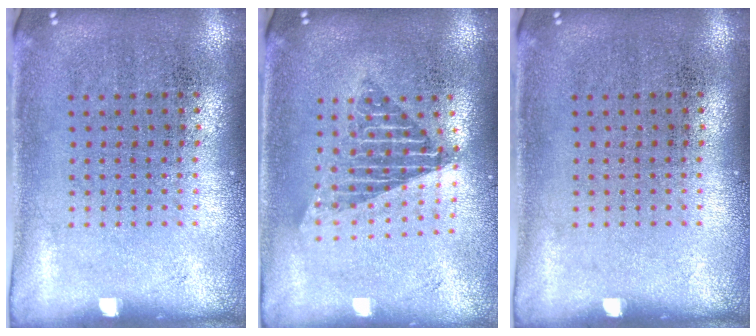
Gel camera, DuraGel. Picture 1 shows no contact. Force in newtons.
{"total": 1.6, "press": 1.3, "slide": 0.9}
{"total": 0.0}